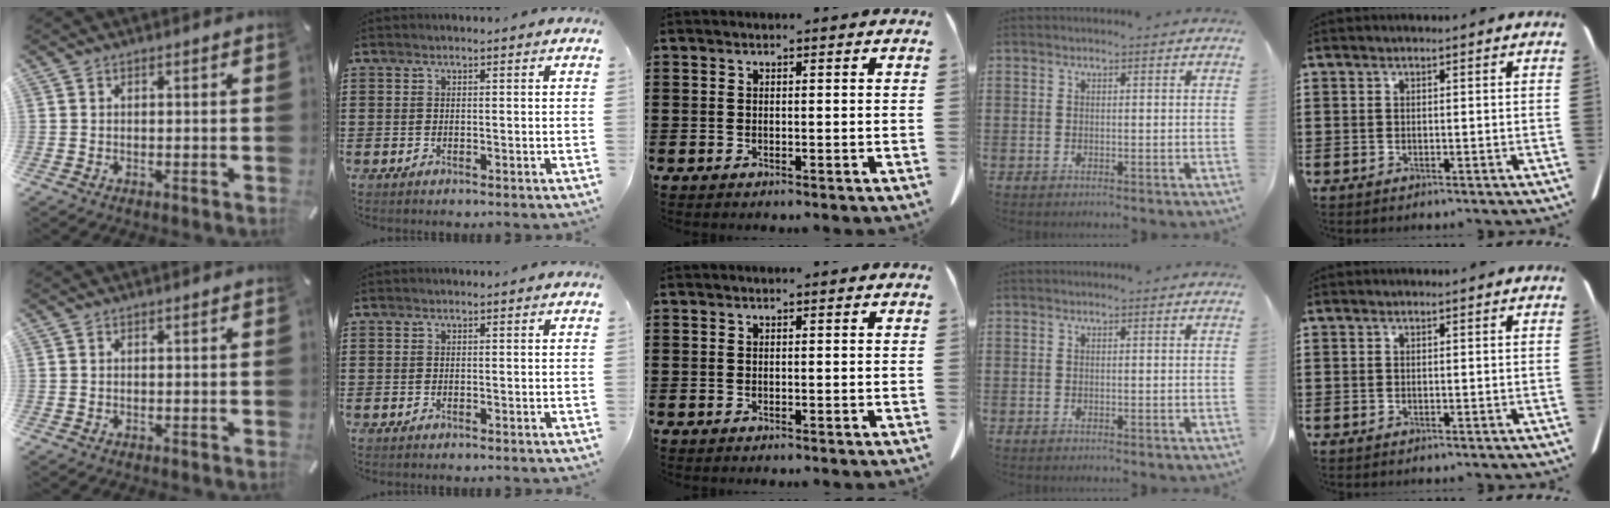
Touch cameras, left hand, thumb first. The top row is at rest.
{}